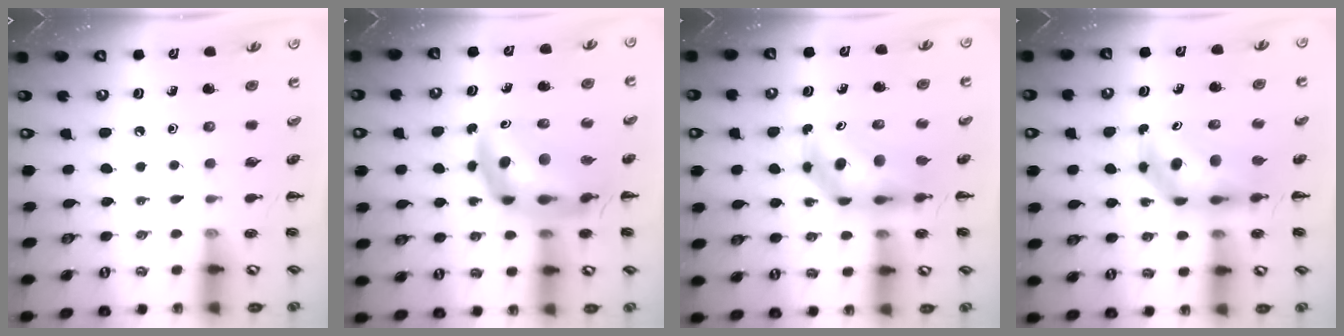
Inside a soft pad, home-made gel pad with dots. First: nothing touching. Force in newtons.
{"total": 11.0, "press": 10.5, "slide": 3.2}
{"total": 6.5, "press": 6.2, "slide": 1.9}
{"total": 6.5, "press": 6.2, "slide": 1.9}